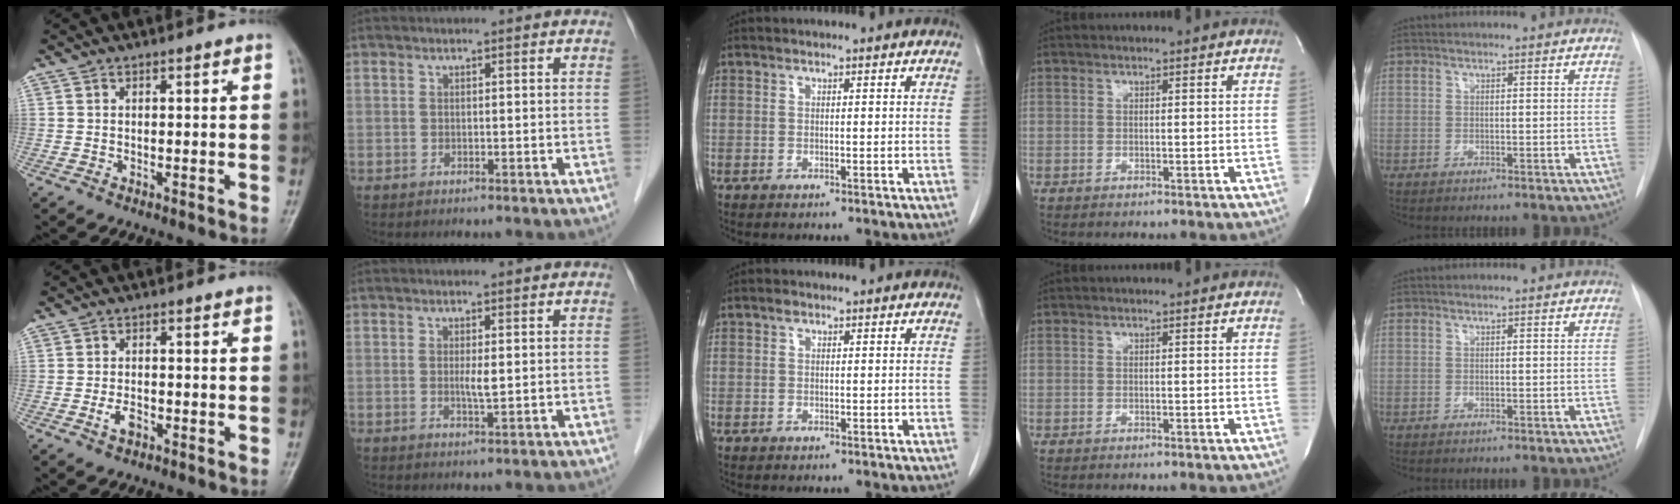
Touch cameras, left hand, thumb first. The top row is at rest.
{"thumb": {"total": 2.6, "force": [-1.1, 1.5, 1.8], "torque": [-0.033, 0.004, -0.019]}, "index": {"total": 1.8, "force": [0.2, 0.1, 1.8], "torque": [-0.036, -0.003, 0.005]}, "middle": {"total": 0.7, "force": [0.4, 0.4, 0.3], "torque": [-0.003, 0.003, 0.005]}}